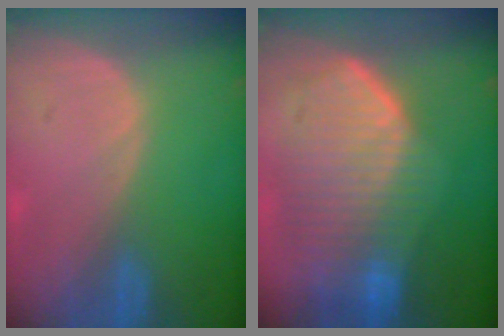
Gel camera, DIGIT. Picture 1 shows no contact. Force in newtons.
{"total": 10.8, "press": 9.4, "slide": 5.3}